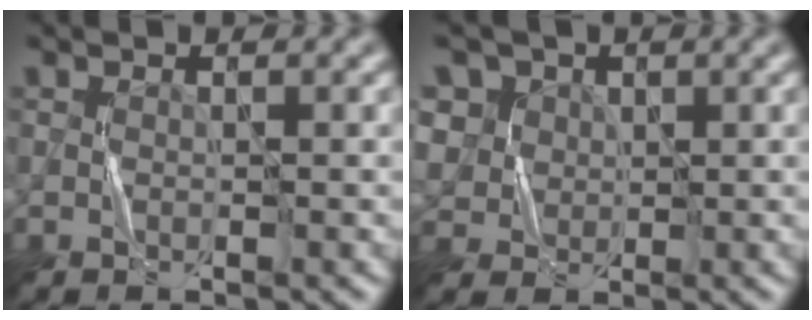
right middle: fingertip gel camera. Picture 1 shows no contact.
{"total": 5.5, "force": [2.4, 4.7, 1.9], "torque": [-0.054, 0.009, 0.041]}